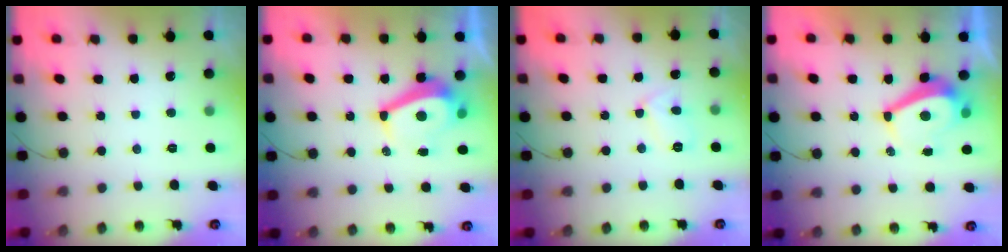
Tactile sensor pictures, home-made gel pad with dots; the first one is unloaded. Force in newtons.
{"total": 7.9, "press": 7.9, "slide": 0.3}
{"total": 4.9, "press": 4.9, "slide": 0.2}
{"total": 5.7, "press": 5.7, "slide": 0.4}